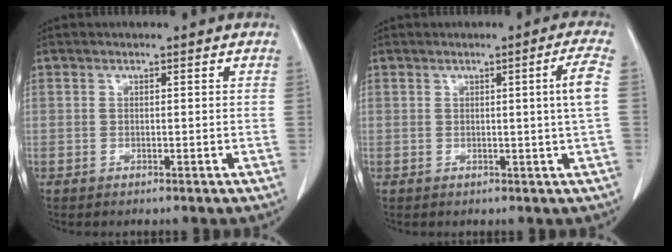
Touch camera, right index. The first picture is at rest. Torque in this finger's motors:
{"motor_torque": [0.42, -0.01, 0.03, 0.04]}